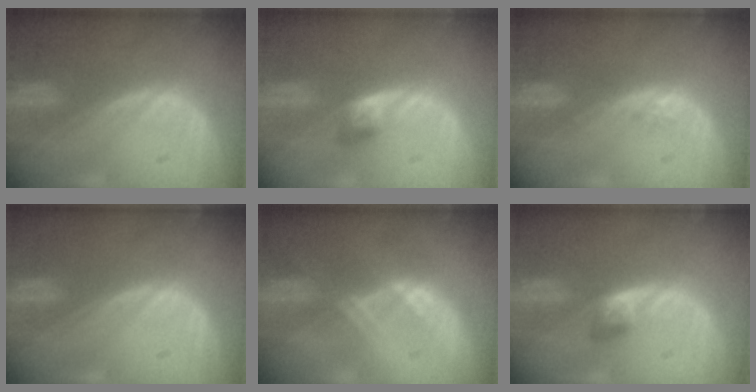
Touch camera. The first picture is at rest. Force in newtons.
{"total": 2.8, "press": 2.5, "slide": 1.2}
{"total": 0.9, "press": 0.9, "slide": 0.2}
{"total": 0.0}
{"total": 2.3, "press": 2.3, "slide": 0.2}
{"total": 2.7, "press": 2.5, "slide": 1.1}